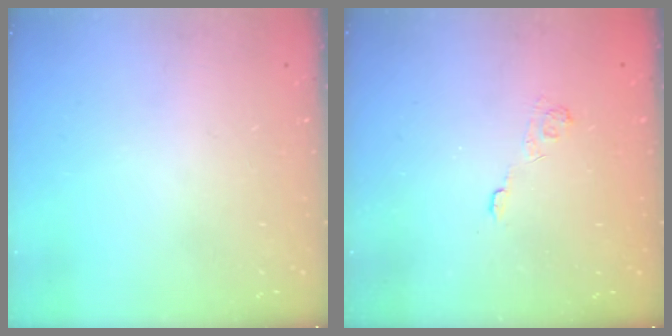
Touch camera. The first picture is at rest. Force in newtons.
{"total": 2.8, "press": 2.3, "slide": 1.5}